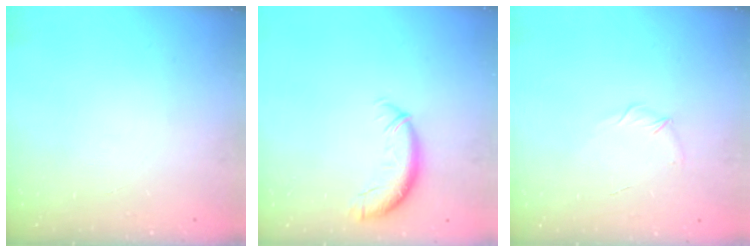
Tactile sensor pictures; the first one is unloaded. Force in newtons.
{"total": 9.8, "press": 9.5, "slide": 2.3}
{"total": 5.6, "press": 5.4, "slide": 1.6}